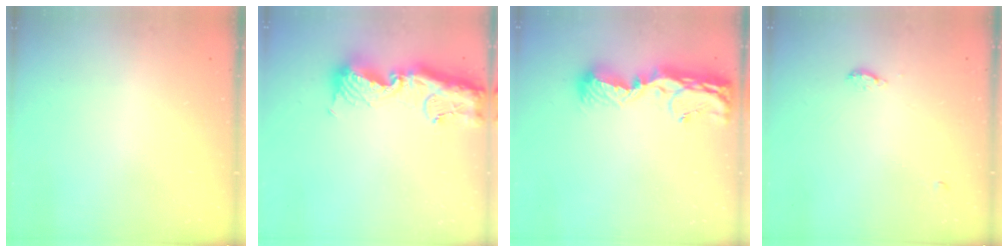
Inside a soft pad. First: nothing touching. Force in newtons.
{"total": 15.0, "press": 14.9, "slide": 1.8}
{"total": 12.3, "press": 12.3, "slide": 1.3}
{"total": 8.1, "press": 5.6, "slide": 5.8}